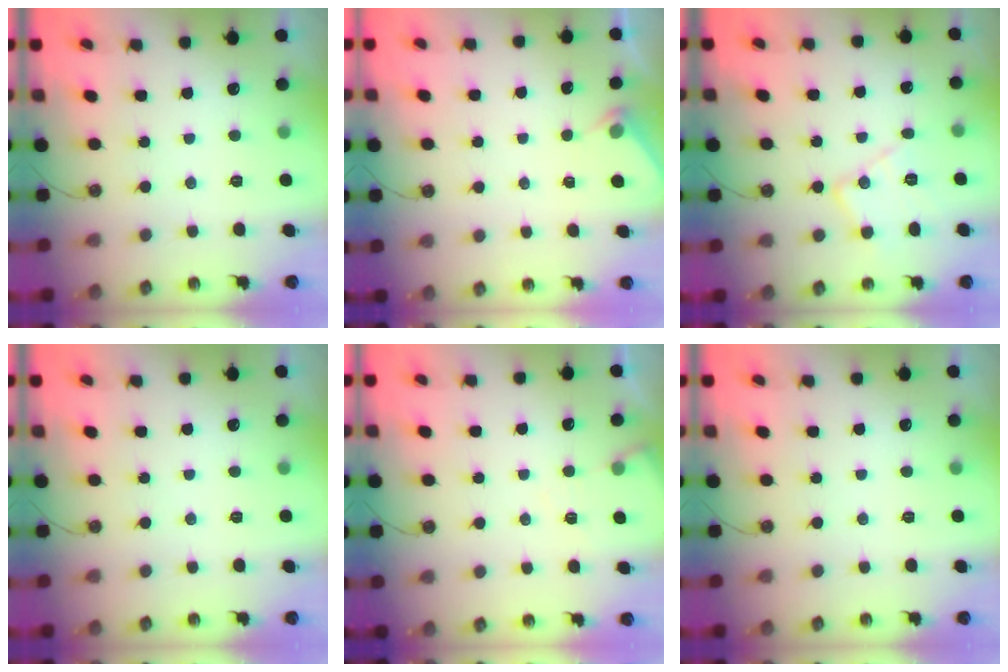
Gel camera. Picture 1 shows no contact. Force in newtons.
{"total": 3.6, "press": 3.5, "slide": 0.6}
{"total": 11.6, "press": 11.6, "slide": 0.3}
{"total": 0.0}
{"total": 5.0, "press": 5.0, "slide": 0.7}
{"total": 0.0}